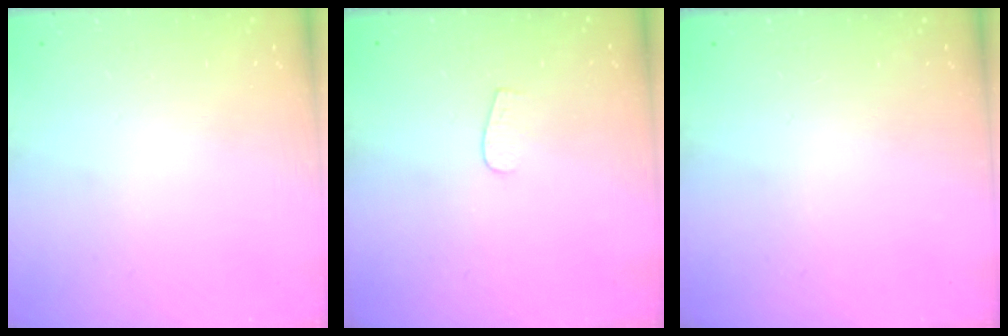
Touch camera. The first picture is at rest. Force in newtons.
{"total": 3.4, "press": 3.4, "slide": 0.3}
{"total": 0.0}